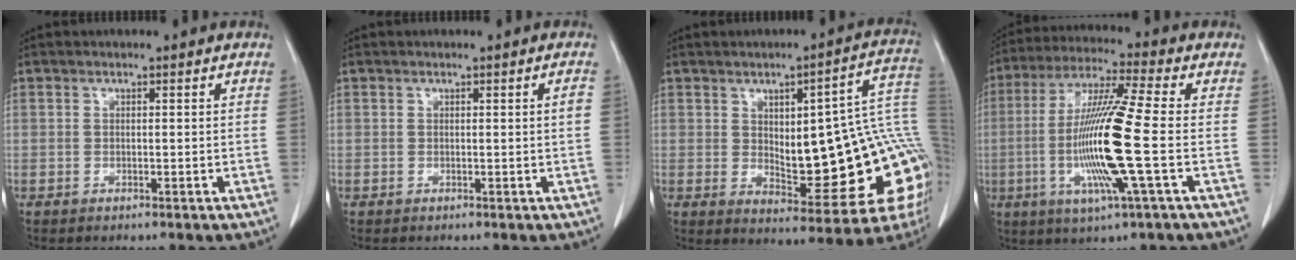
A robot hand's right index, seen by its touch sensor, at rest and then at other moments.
{"total": 1.0, "force": [0.0, -0.2, 1.0], "torque": [-0.015, 0.000, 0.003]}
{"total": 21.7, "force": [0.3, 5.5, 21.0], "torque": [-0.203, 0.023, 0.019]}
{"total": 15.3, "force": [-2.7, -0.7, 15.0], "torque": [-0.306, -0.012, -0.062]}